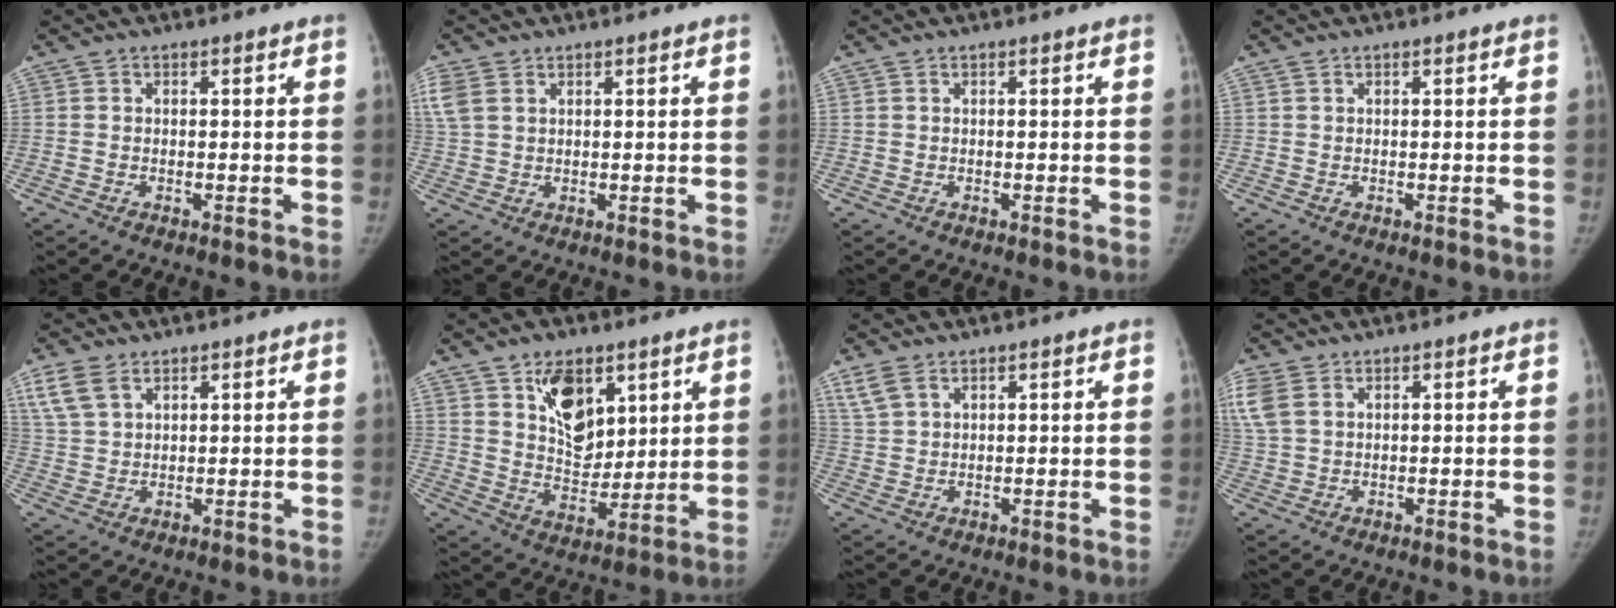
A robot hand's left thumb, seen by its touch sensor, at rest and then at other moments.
{"total": 5.6, "force": [2.5, 3.5, 3.6], "torque": [-0.107, 0.011, 0.060]}
{"total": 0.0}
{"total": 0.0}
{"total": 6.5, "force": [3.9, 3.6, 3.7], "torque": [-0.079, -0.002, 0.087]}
{"total": 12.3, "force": [6.2, 7.6, 7.4], "torque": [-0.082, -0.046, 0.115]}
{"total": 4.1, "force": [2.8, 2.0, 2.3], "torque": [-0.050, 0.001, 0.066]}
{"total": 7.3, "force": [3.1, 4.6, 4.8], "torque": [-0.138, 0.009, 0.072]}